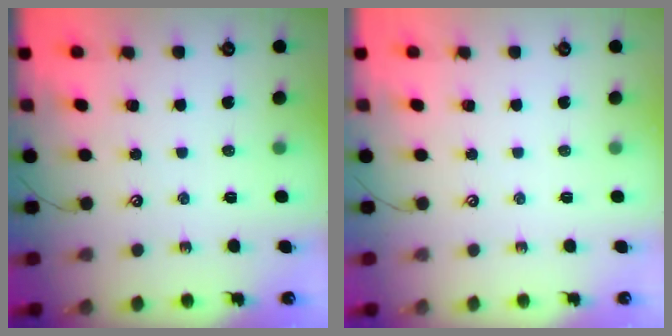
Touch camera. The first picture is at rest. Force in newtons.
{"total": 0.0}